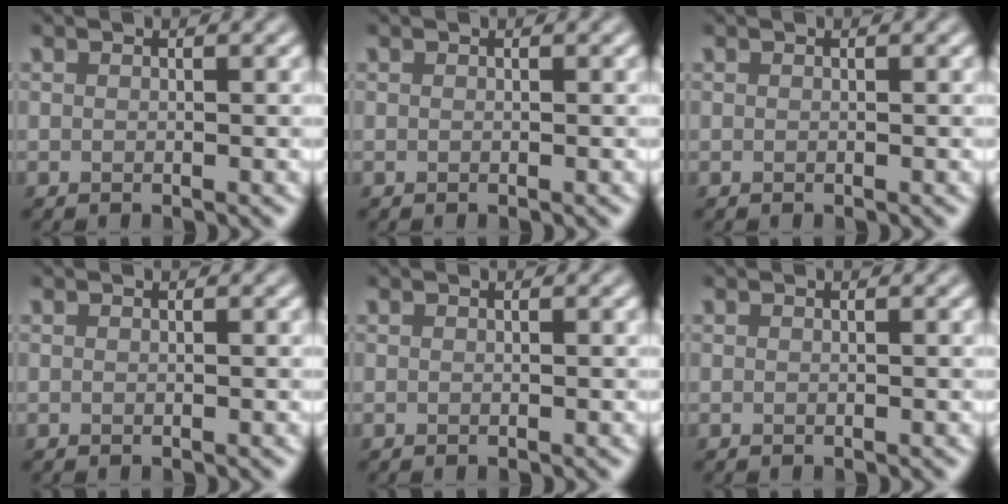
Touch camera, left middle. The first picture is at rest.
{"total": 0.0}
{"total": 0.0}
{"total": 0.0}
{"total": 0.0}
{"total": 0.0}